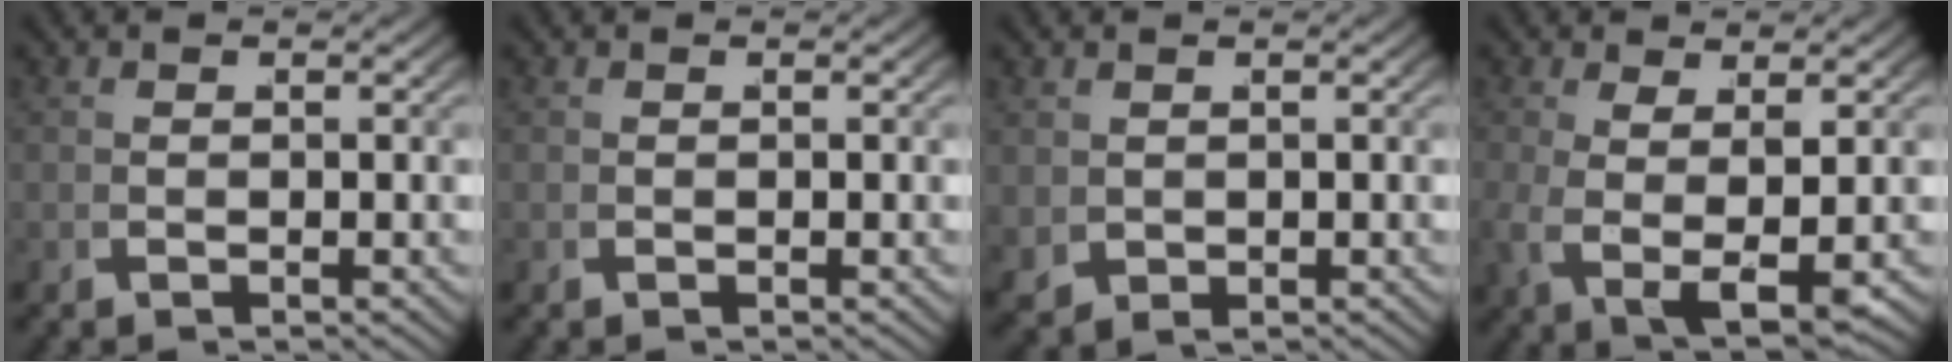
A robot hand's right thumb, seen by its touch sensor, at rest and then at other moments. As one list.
[{"total": 0.0}, {"total": 1.7, "force": [0.4, 1.4, 0.9], "torque": [-0.026, -0.012, 0.024]}, {"total": 6.0, "force": [-0.2, 2.8, 5.3], "torque": [-0.124, -0.034, 0.023]}]